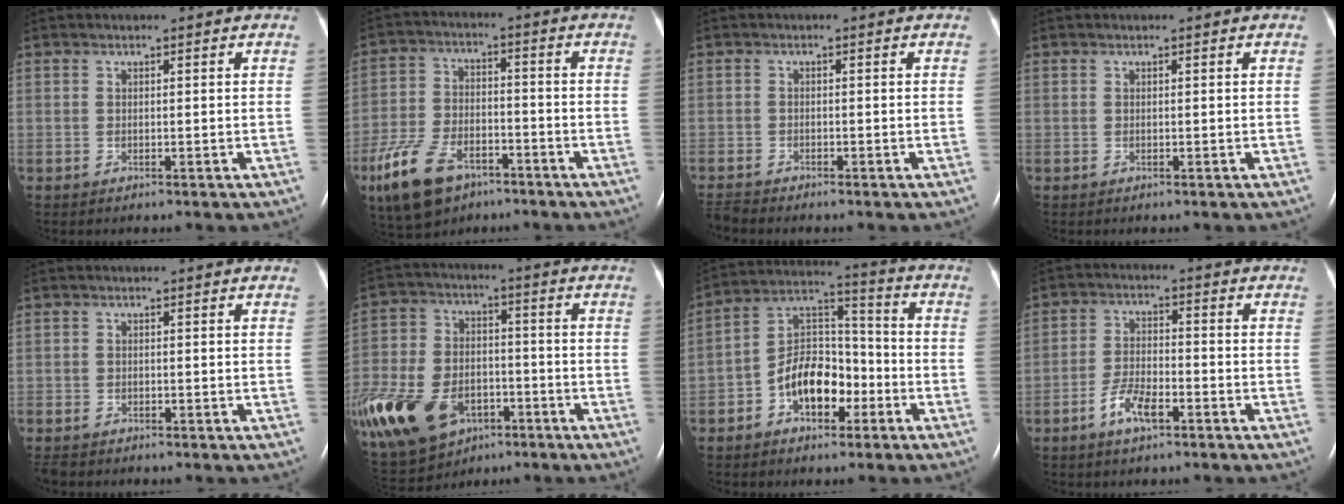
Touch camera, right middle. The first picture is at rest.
{"total": 11.7, "force": [-7.0, 6.0, 7.3], "torque": [-0.163, -0.006, -0.124]}
{"total": 2.4, "force": [-2.4, -0.2, 0.2], "torque": [-0.010, -0.015, -0.047]}
{"total": 0.0}
{"total": 2.4, "force": [-2.1, 0.7, 0.7], "torque": [-0.018, -0.007, -0.034]}
{"total": 34.0, "force": [-16.8, 22.0, 19.8], "torque": [-0.554, -0.036, -0.285]}
{"total": 10.6, "force": [-4.4, 6.0, 7.6], "torque": [-0.148, 0.034, -0.075]}
{"total": 5.7, "force": [-3.3, 1.9, 4.3], "torque": [-0.091, -0.001, -0.062]}